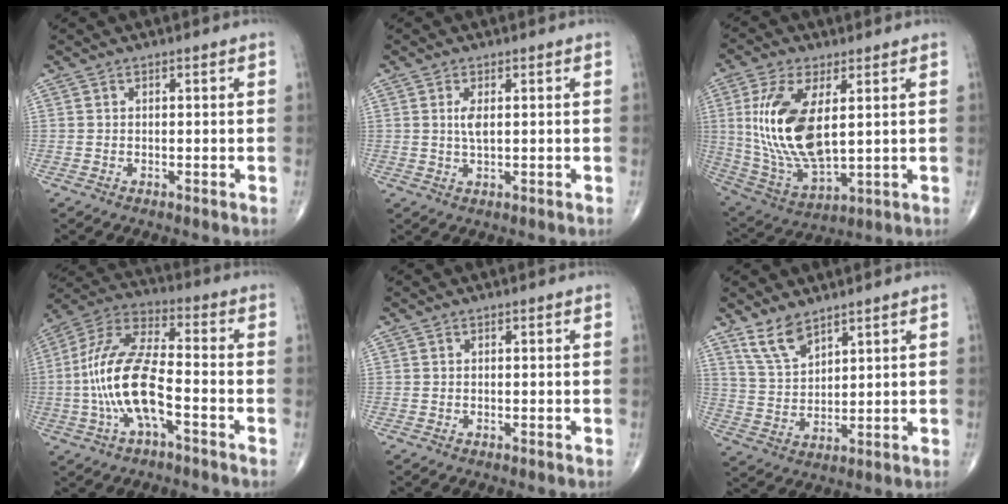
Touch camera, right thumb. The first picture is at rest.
{"total": 2.7, "force": [0.6, 0.9, 2.4], "torque": [-0.051, -0.003, 0.015]}
{"total": 17.8, "force": [3.2, 8.2, 15.5], "torque": [-0.314, -0.021, 0.075]}
{"total": 15.7, "force": [-3.8, 6.1, 14.0], "torque": [-0.294, 0.044, -0.075]}
{"total": 0.0}
{"total": 7.0, "force": [5.2, 2.8, 3.6], "torque": [-0.061, -0.028, 0.113]}